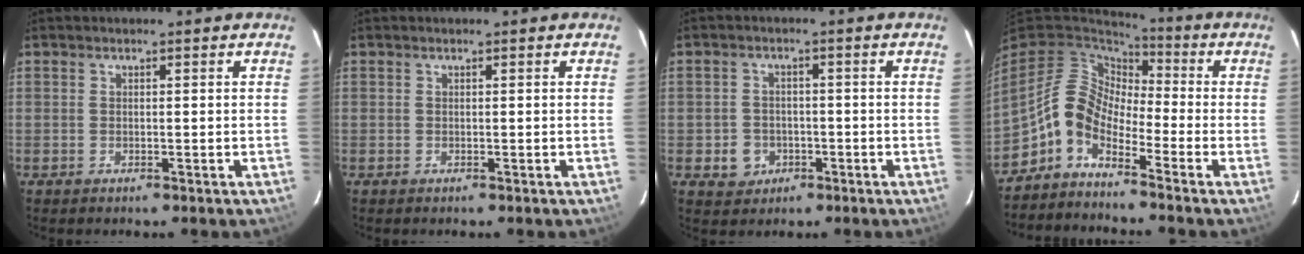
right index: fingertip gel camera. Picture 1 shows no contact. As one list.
[{"total": 0.0}, {"total": 4.8, "force": [-1.7, 4.4, 1.2], "torque": [-0.035, 0.010, -0.017]}, {"total": 8.4, "force": [-4.4, 4.6, 5.5], "torque": [-0.104, 0.020, -0.107]}]